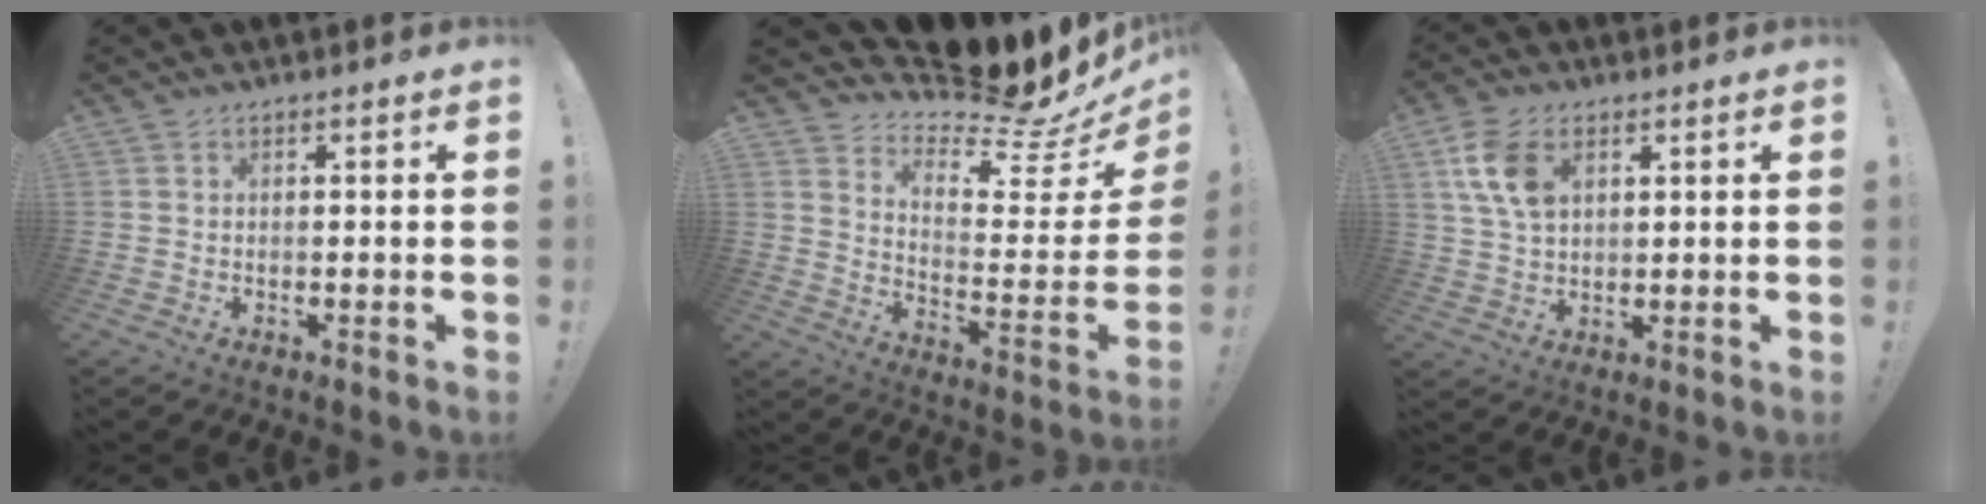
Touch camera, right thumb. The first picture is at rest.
{"total": 10.9, "force": [9.5, 2.0, 4.9], "torque": [-0.056, -0.111, 0.144]}
{"total": 10.2, "force": [3.9, 6.5, 6.8], "torque": [-0.141, -0.004, 0.074]}